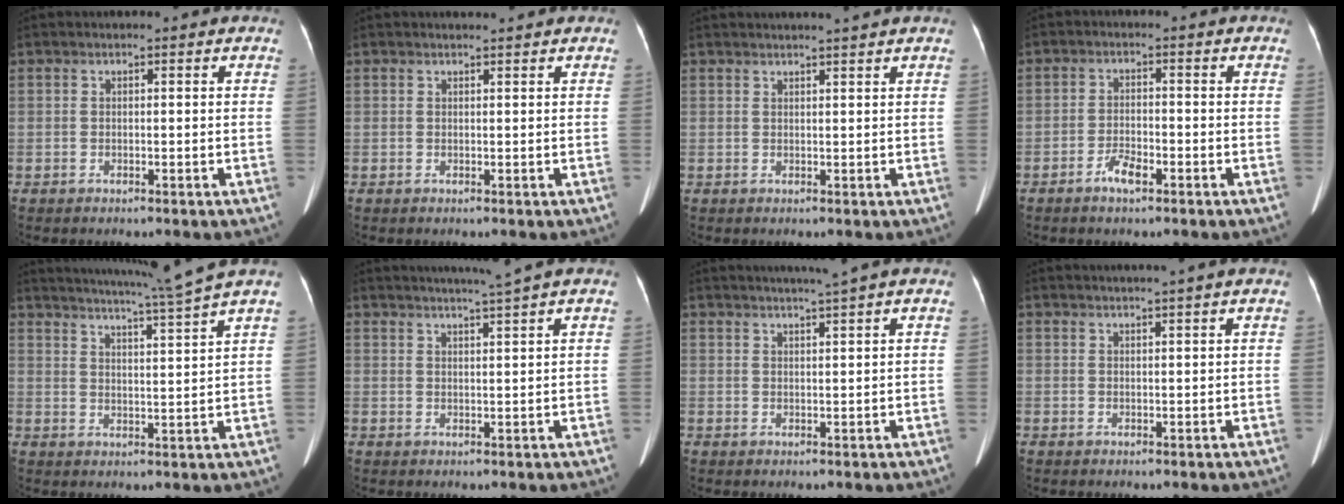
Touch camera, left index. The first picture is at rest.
{"total": 1.1, "force": [1.1, -0.1, 0.2], "torque": [-0.006, 0.006, 0.023]}
{"total": 4.2, "force": [3.7, -0.8, 1.7], "torque": [-0.021, 0.014, 0.047]}
{"total": 3.2, "force": [-2.0, 1.0, 2.2], "torque": [-0.043, 0.002, -0.038]}
{"total": 11.5, "force": [10.1, -3.0, 4.7], "torque": [-0.085, -0.034, 0.148]}
{"total": 5.4, "force": [4.5, -1.7, 2.6], "torque": [-0.040, 0.002, 0.069]}
{"total": 4.7, "force": [3.8, -1.3, 2.6], "torque": [-0.039, 0.008, 0.059]}
{"total": 3.2, "force": [2.6, -0.9, 1.5], "torque": [-0.014, 0.013, 0.041]}